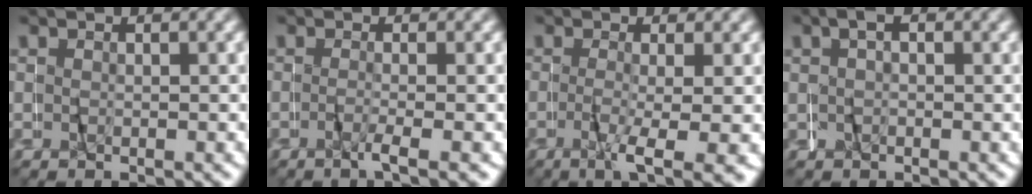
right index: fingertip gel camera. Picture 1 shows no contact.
{"total": 2.0, "force": [-1.5, -0.4, 1.3], "torque": [-0.035, -0.006, -0.022]}
{"total": 4.2, "force": [-2.2, 0.3, 3.6], "torque": [-0.055, -0.018, -0.028]}
{"total": 1.2, "force": [0.3, 1.0, 0.5], "torque": [-0.010, 0.005, 0.003]}